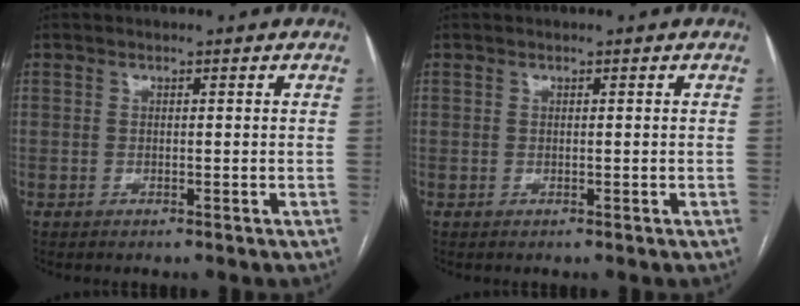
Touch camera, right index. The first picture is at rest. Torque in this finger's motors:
{"motor_torque": [0.00, 0.00, 0.00, 0.01]}